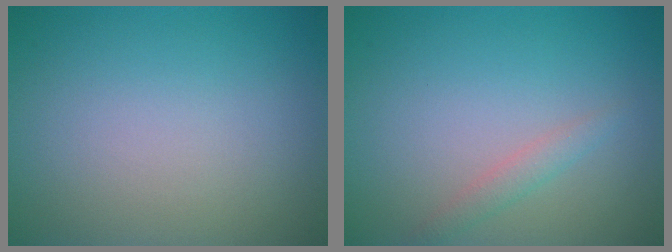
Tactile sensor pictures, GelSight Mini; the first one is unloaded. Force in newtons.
{"total": 1.3, "press": 1.3, "slide": 0.1}